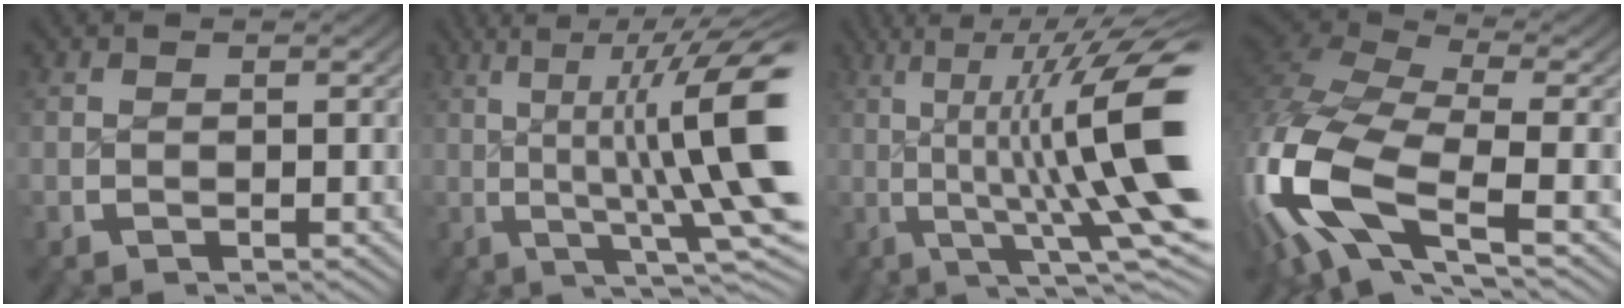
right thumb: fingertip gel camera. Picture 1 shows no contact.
{"total": 12.7, "force": [1.9, 5.8, 11.1], "torque": [-0.153, -0.005, 0.023]}
{"total": 13.4, "force": [0.8, 6.2, 11.8], "torque": [-0.176, -0.018, 0.014]}
{"total": 14.3, "force": [-1.3, 9.5, 10.6], "torque": [-0.271, -0.051, 0.012]}